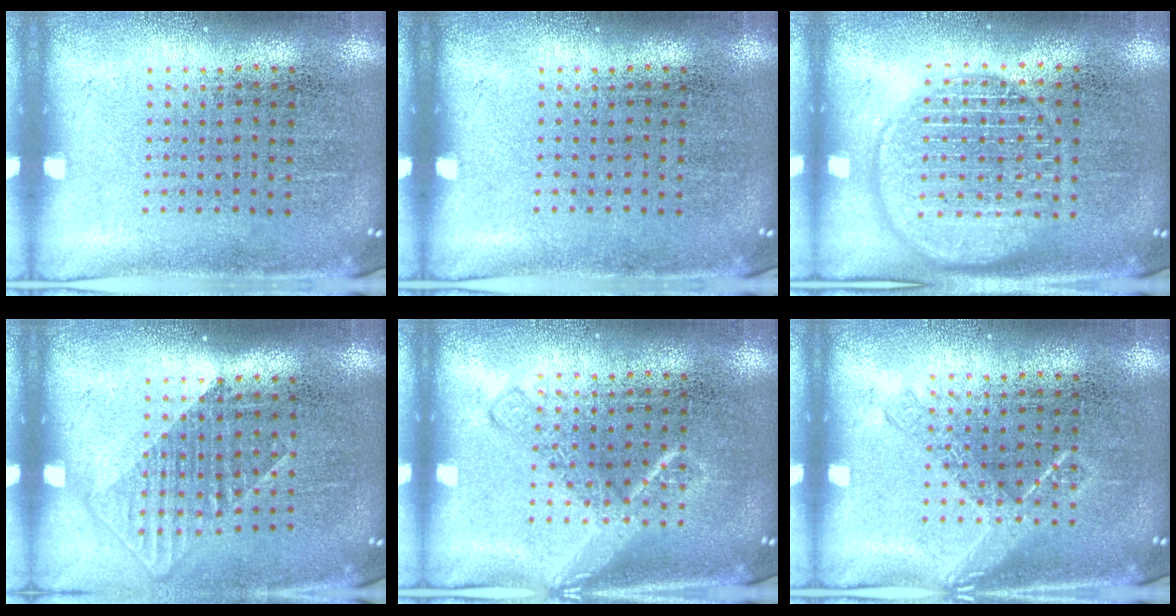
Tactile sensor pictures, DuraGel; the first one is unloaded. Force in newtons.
{"total": 0.0}
{"total": 3.0, "press": 3.0, "slide": 0.3}
{"total": 1.3, "press": 0.9, "slide": 0.9}
{"total": 2.1, "press": 2.1, "slide": 0.3}
{"total": 1.9, "press": 1.9, "slide": 0.3}